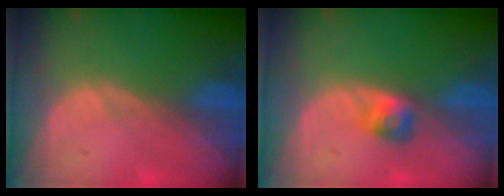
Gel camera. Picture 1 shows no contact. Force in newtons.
{"total": 2.6, "press": 2.4, "slide": 1.0}